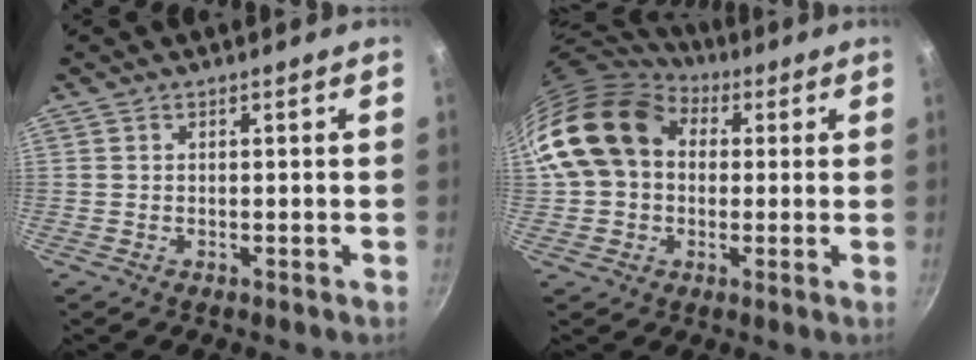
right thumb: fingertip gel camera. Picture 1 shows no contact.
{"total": 16.5, "force": [3.8, 12.7, 9.7], "torque": [-0.161, 0.027, 0.057]}